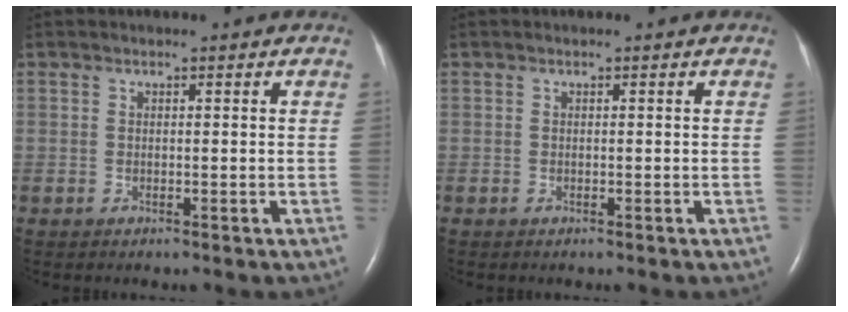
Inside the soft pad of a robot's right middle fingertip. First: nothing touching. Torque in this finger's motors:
{"motor_torque": [0.03, -0.02, -0.01, 0.00]}